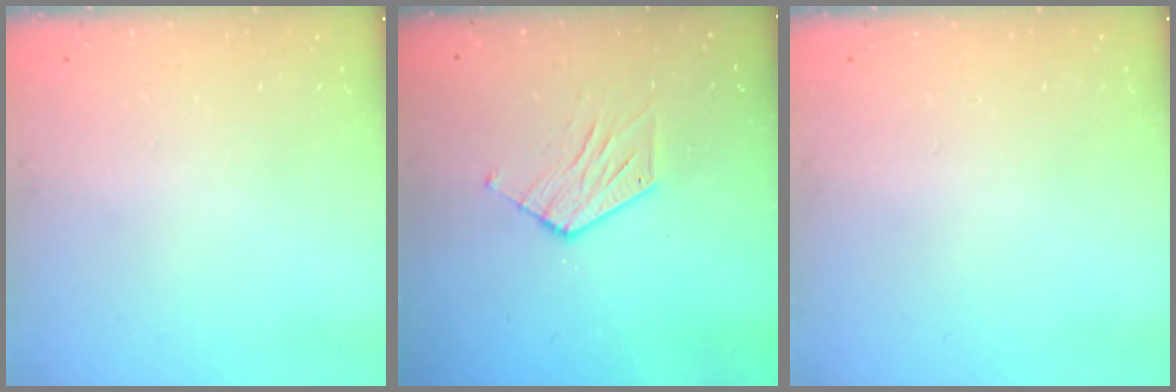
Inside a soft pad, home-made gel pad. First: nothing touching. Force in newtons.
{"total": 6.4, "press": 6.4, "slide": 0.4}
{"total": 0.0}